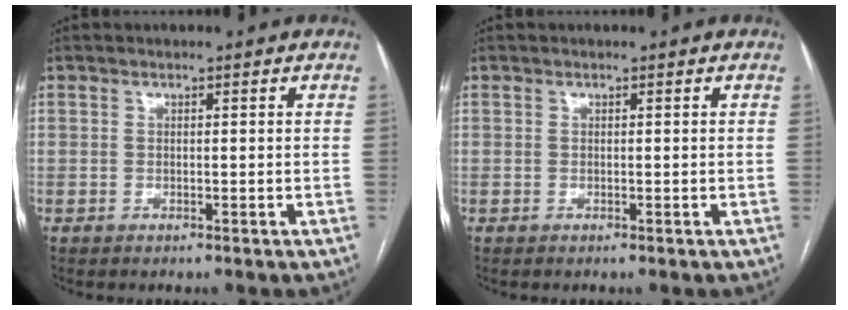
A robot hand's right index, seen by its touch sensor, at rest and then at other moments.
{"total": 0.0}